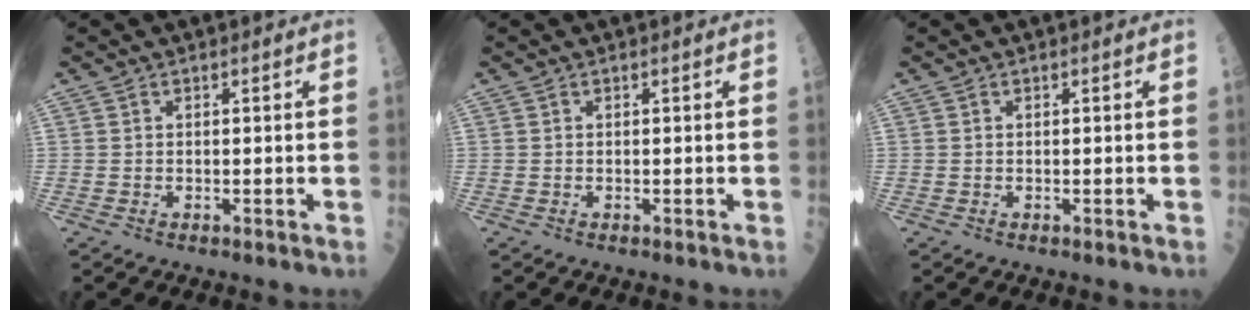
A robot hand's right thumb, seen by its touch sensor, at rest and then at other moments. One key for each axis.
{"total": 0.0}
{"total": 0.0}